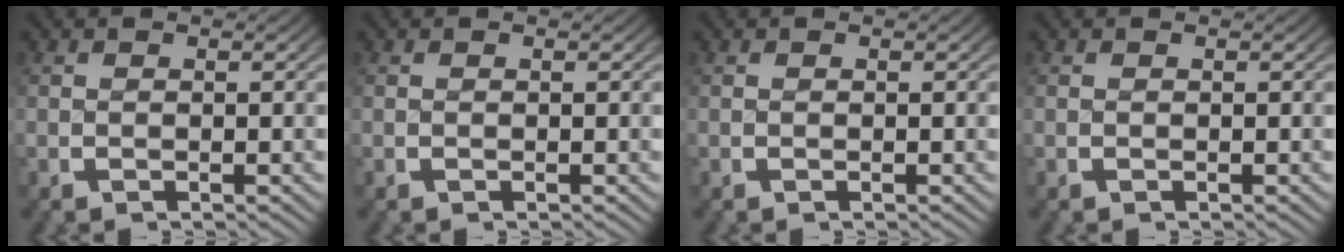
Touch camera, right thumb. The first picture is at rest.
{"total": 0.0}
{"total": 0.0}
{"total": 0.0}